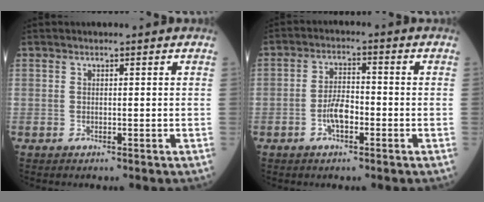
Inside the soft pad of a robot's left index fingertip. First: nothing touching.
{"total": 4.3, "force": [-1.8, 1.7, 3.5], "torque": [-0.072, 0.005, -0.039]}